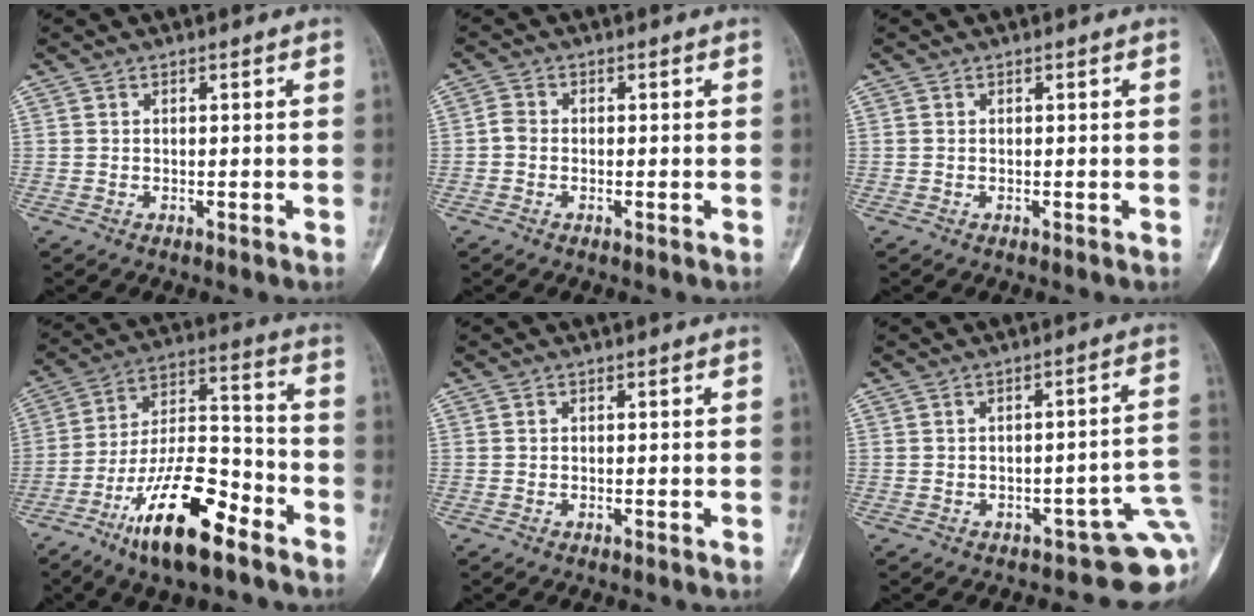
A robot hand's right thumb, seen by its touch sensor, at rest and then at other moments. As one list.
[{"total": 2.0, "force": [-0.5, 1.5, 1.1], "torque": [-0.017, 0.004, -0.017]}, {"total": 0.0}, {"total": 18.7, "force": [-10.9, 6.5, 13.8], "torque": [-0.236, 0.073, -0.193]}, {"total": 0.0}, {"total": 9.8, "force": [-3.3, 4.7, 7.9], "torque": [-0.054, 0.039, -0.035]}]